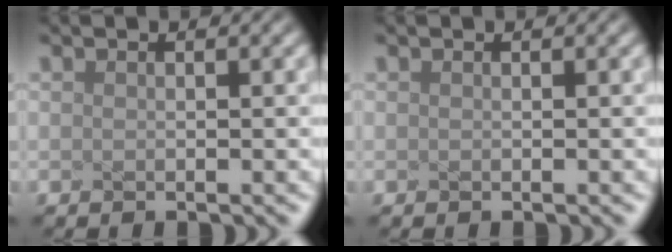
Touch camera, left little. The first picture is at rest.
{"total": 0.0}